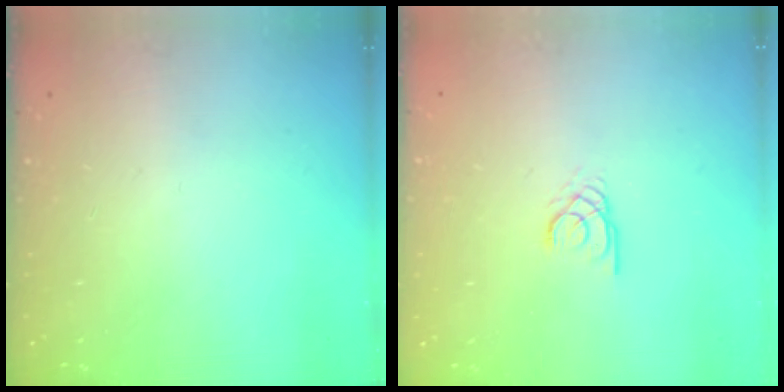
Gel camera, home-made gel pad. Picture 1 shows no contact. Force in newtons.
{"total": 1.8, "press": 1.8, "slide": 0.2}